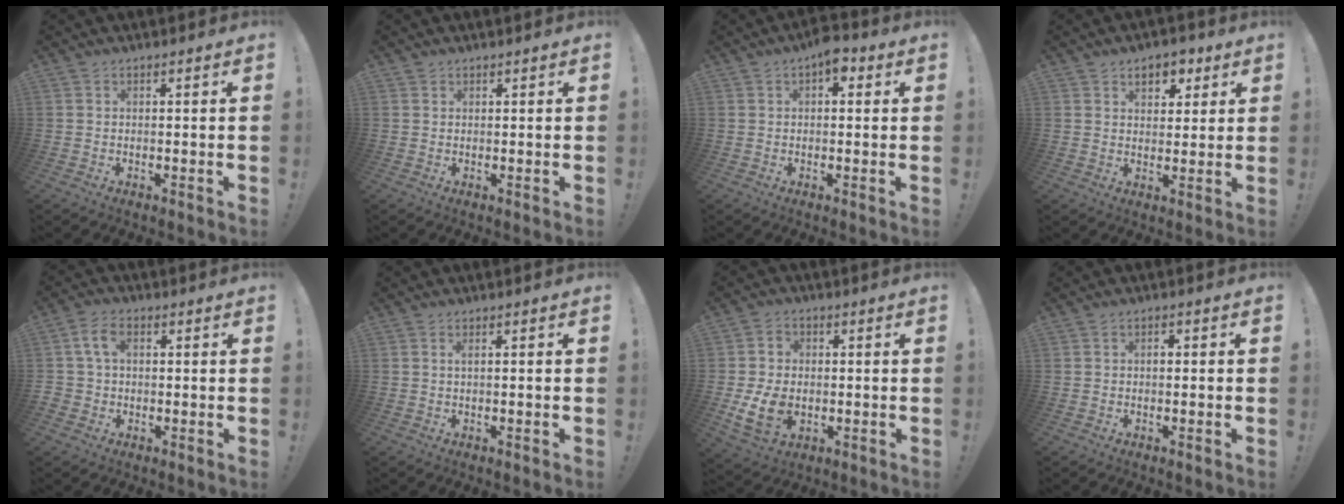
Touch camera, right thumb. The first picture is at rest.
{"total": 0.5, "force": [0.4, 0.3, 0.0], "torque": [0.001, 0.000, 0.008]}
{"total": 4.2, "force": [1.7, 2.4, 3.0], "torque": [-0.043, 0.002, 0.027]}
{"total": 6.8, "force": [3.4, 4.7, 3.4], "torque": [-0.039, -0.006, 0.060]}
{"total": 6.6, "force": [1.2, 4.7, 4.5], "torque": [-0.102, 0.013, 0.023]}
{"total": 1.2, "force": [0.1, -0.3, 1.2], "torque": [-0.022, -0.001, 0.001]}
{"total": 11.4, "force": [-2.1, 8.5, 7.3], "torque": [-0.132, 0.003, -0.034]}
{"total": 1.1, "force": [-0.4, 0.4, 1.0], "torque": [-0.011, -0.001, -0.009]}